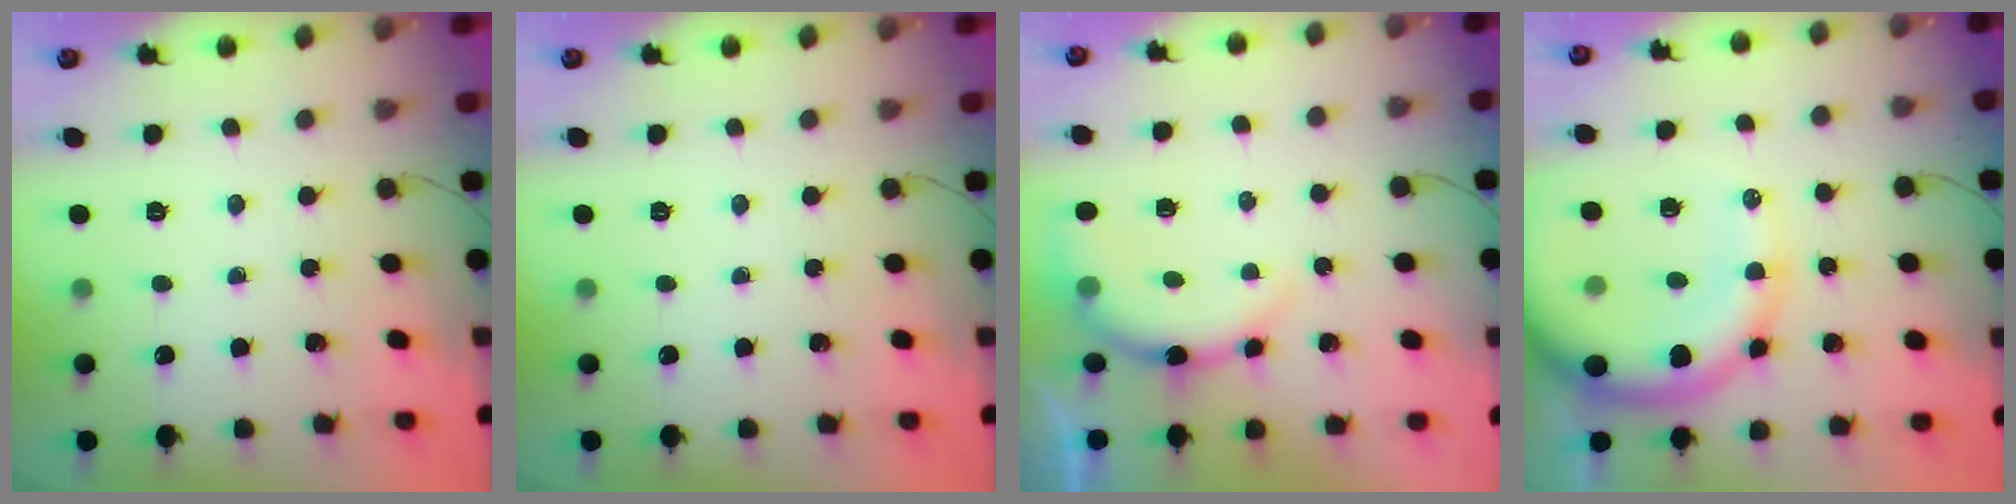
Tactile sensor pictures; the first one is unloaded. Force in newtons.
{"total": 0.0}
{"total": 9.1, "press": 9.0, "slide": 1.2}
{"total": 16.5, "press": 16.2, "slide": 3.6}